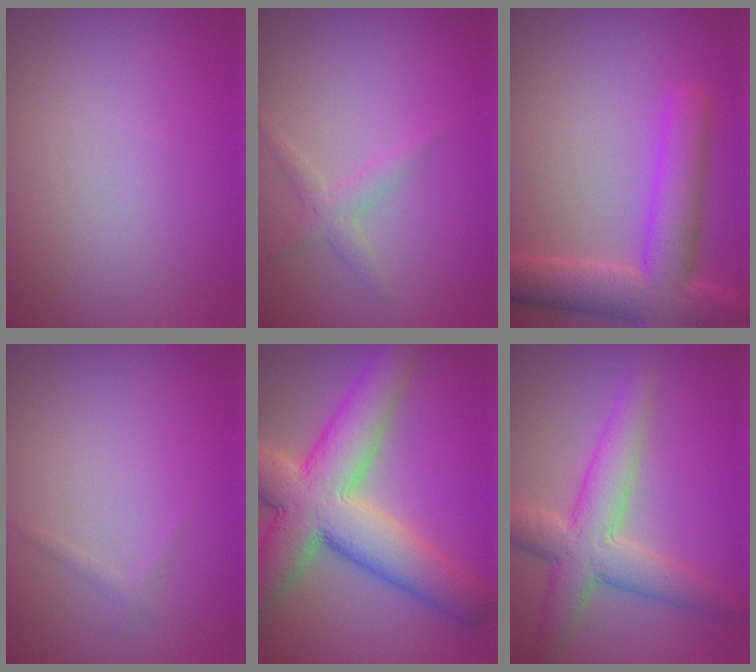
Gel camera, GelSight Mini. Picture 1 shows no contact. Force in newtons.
{"total": 1.6, "press": 1.6, "slide": 0.0}
{"total": 7.3, "press": 7.2, "slide": 0.5}
{"total": 0.7, "press": 0.7, "slide": 0.1}
{"total": 11.2, "press": 11.2, "slide": 0.9}
{"total": 5.6, "press": 5.6, "slide": 0.2}